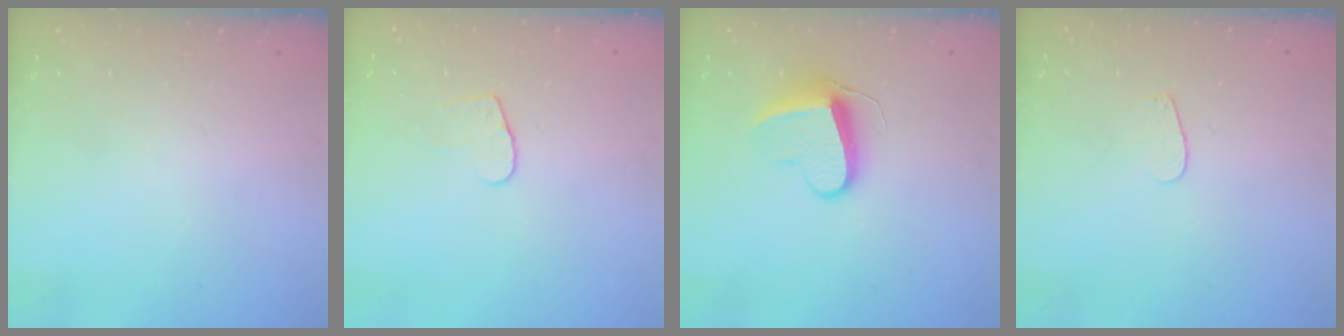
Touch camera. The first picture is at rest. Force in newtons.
{"total": 5.0, "press": 5.0, "slide": 0.4}
{"total": 10.7, "press": 10.7, "slide": 0.7}
{"total": 2.6, "press": 2.5, "slide": 0.3}